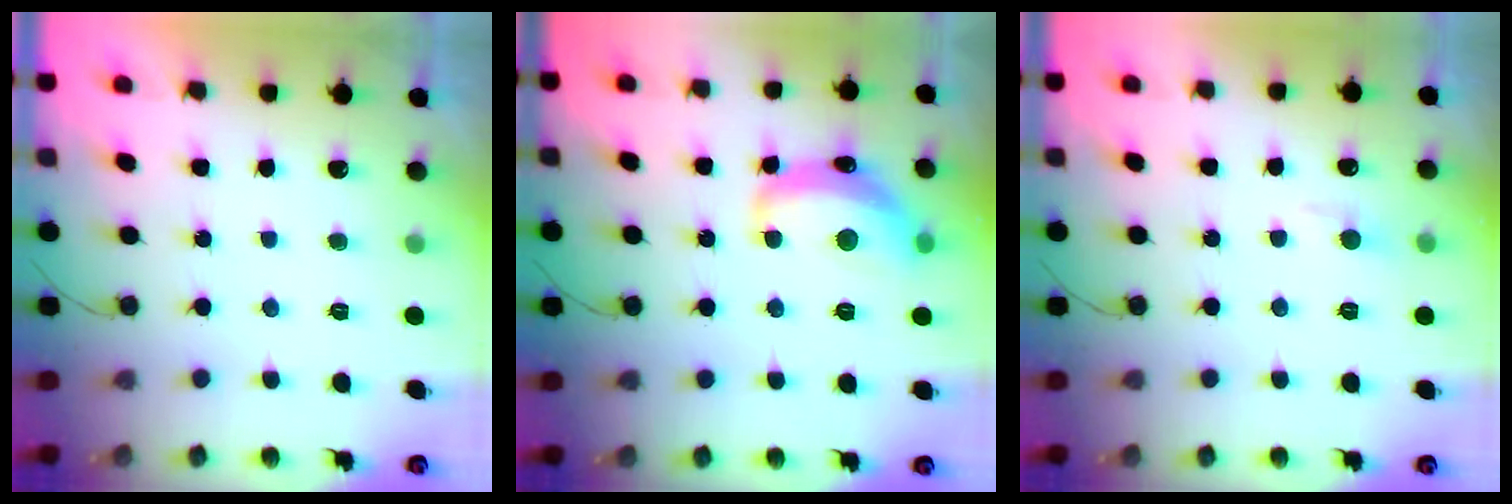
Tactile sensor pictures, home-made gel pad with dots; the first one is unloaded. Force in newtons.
{"total": 15.2, "press": 15.2, "slide": 0.9}
{"total": 4.8, "press": 4.7, "slide": 0.7}